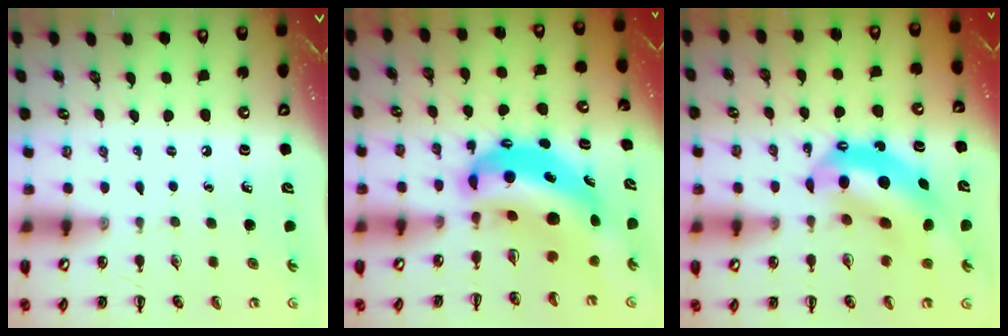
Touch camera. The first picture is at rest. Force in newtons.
{"total": 11.8, "press": 11.5, "slide": 2.6}
{"total": 11.9, "press": 11.5, "slide": 3.1}